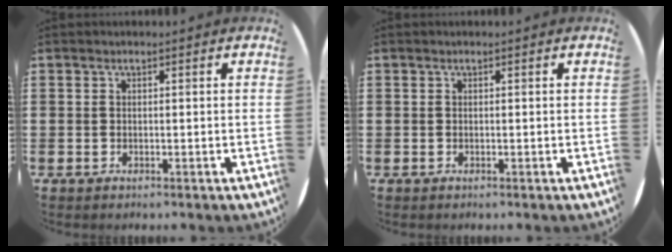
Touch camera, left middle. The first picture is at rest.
{"total": 0.0}